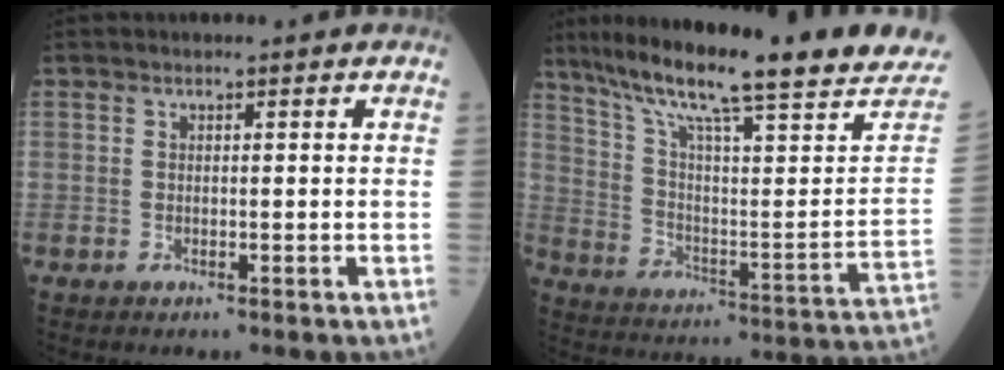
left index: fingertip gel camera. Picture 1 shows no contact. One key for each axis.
{"total": 25.4, "fx": 20.0, "fy": 1.5, "fz": 15.6, "tx": -0.252, "ty": -0.027, "tz": 0.283}